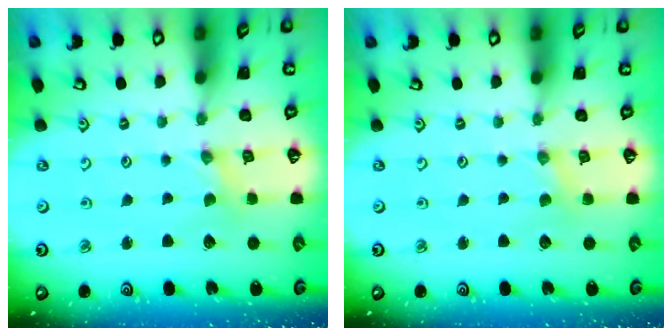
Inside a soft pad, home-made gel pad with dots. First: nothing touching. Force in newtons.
{"total": 0.6, "press": 0.6, "slide": 0.1}